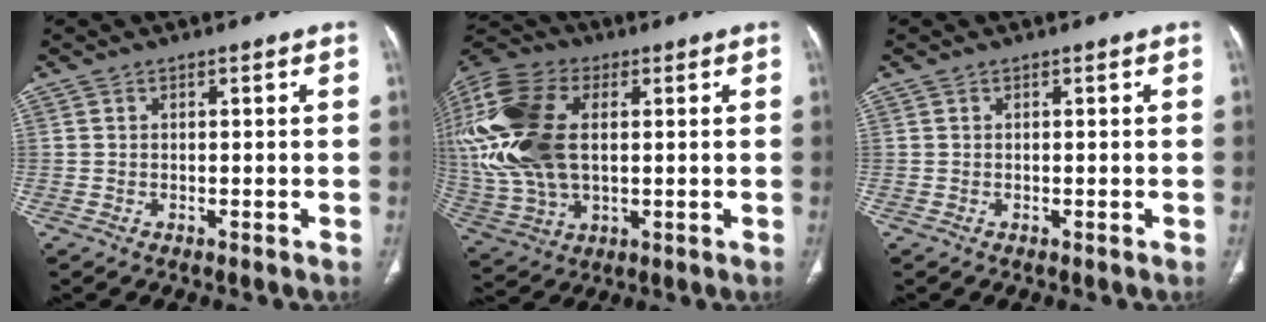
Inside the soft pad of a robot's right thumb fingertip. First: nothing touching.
{"total": 26.6, "force": [4.6, 16.0, 20.7], "torque": [-0.496, 0.013, 0.091]}
{"total": 0.0}